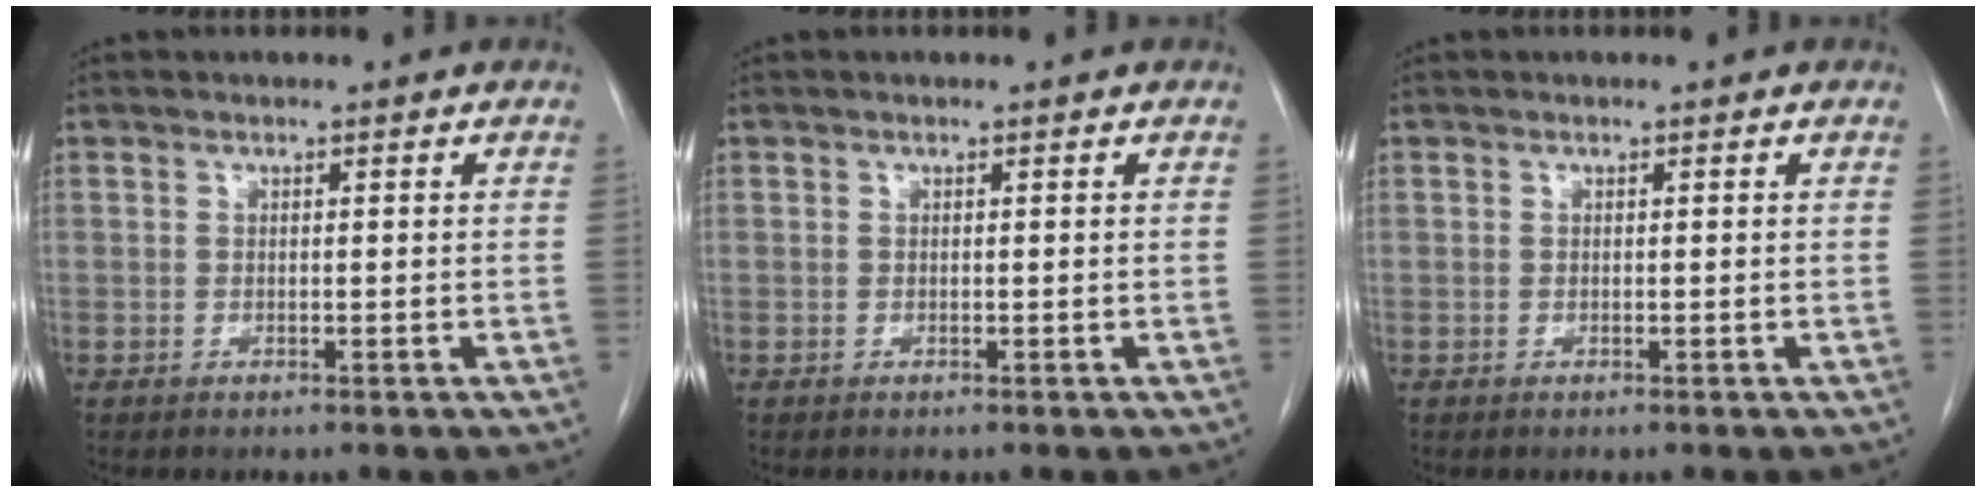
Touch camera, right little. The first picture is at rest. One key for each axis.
{"total": 0.0}
{"total": 0.0}